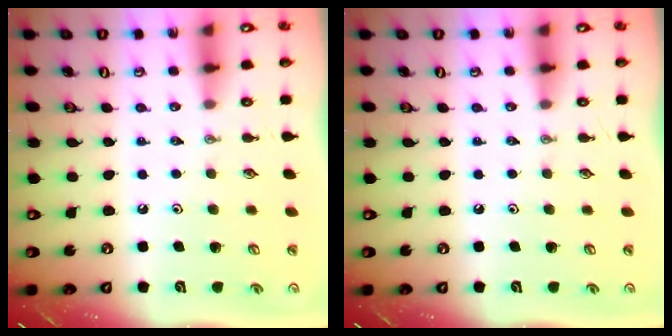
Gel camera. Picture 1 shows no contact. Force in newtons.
{"total": 0.0}